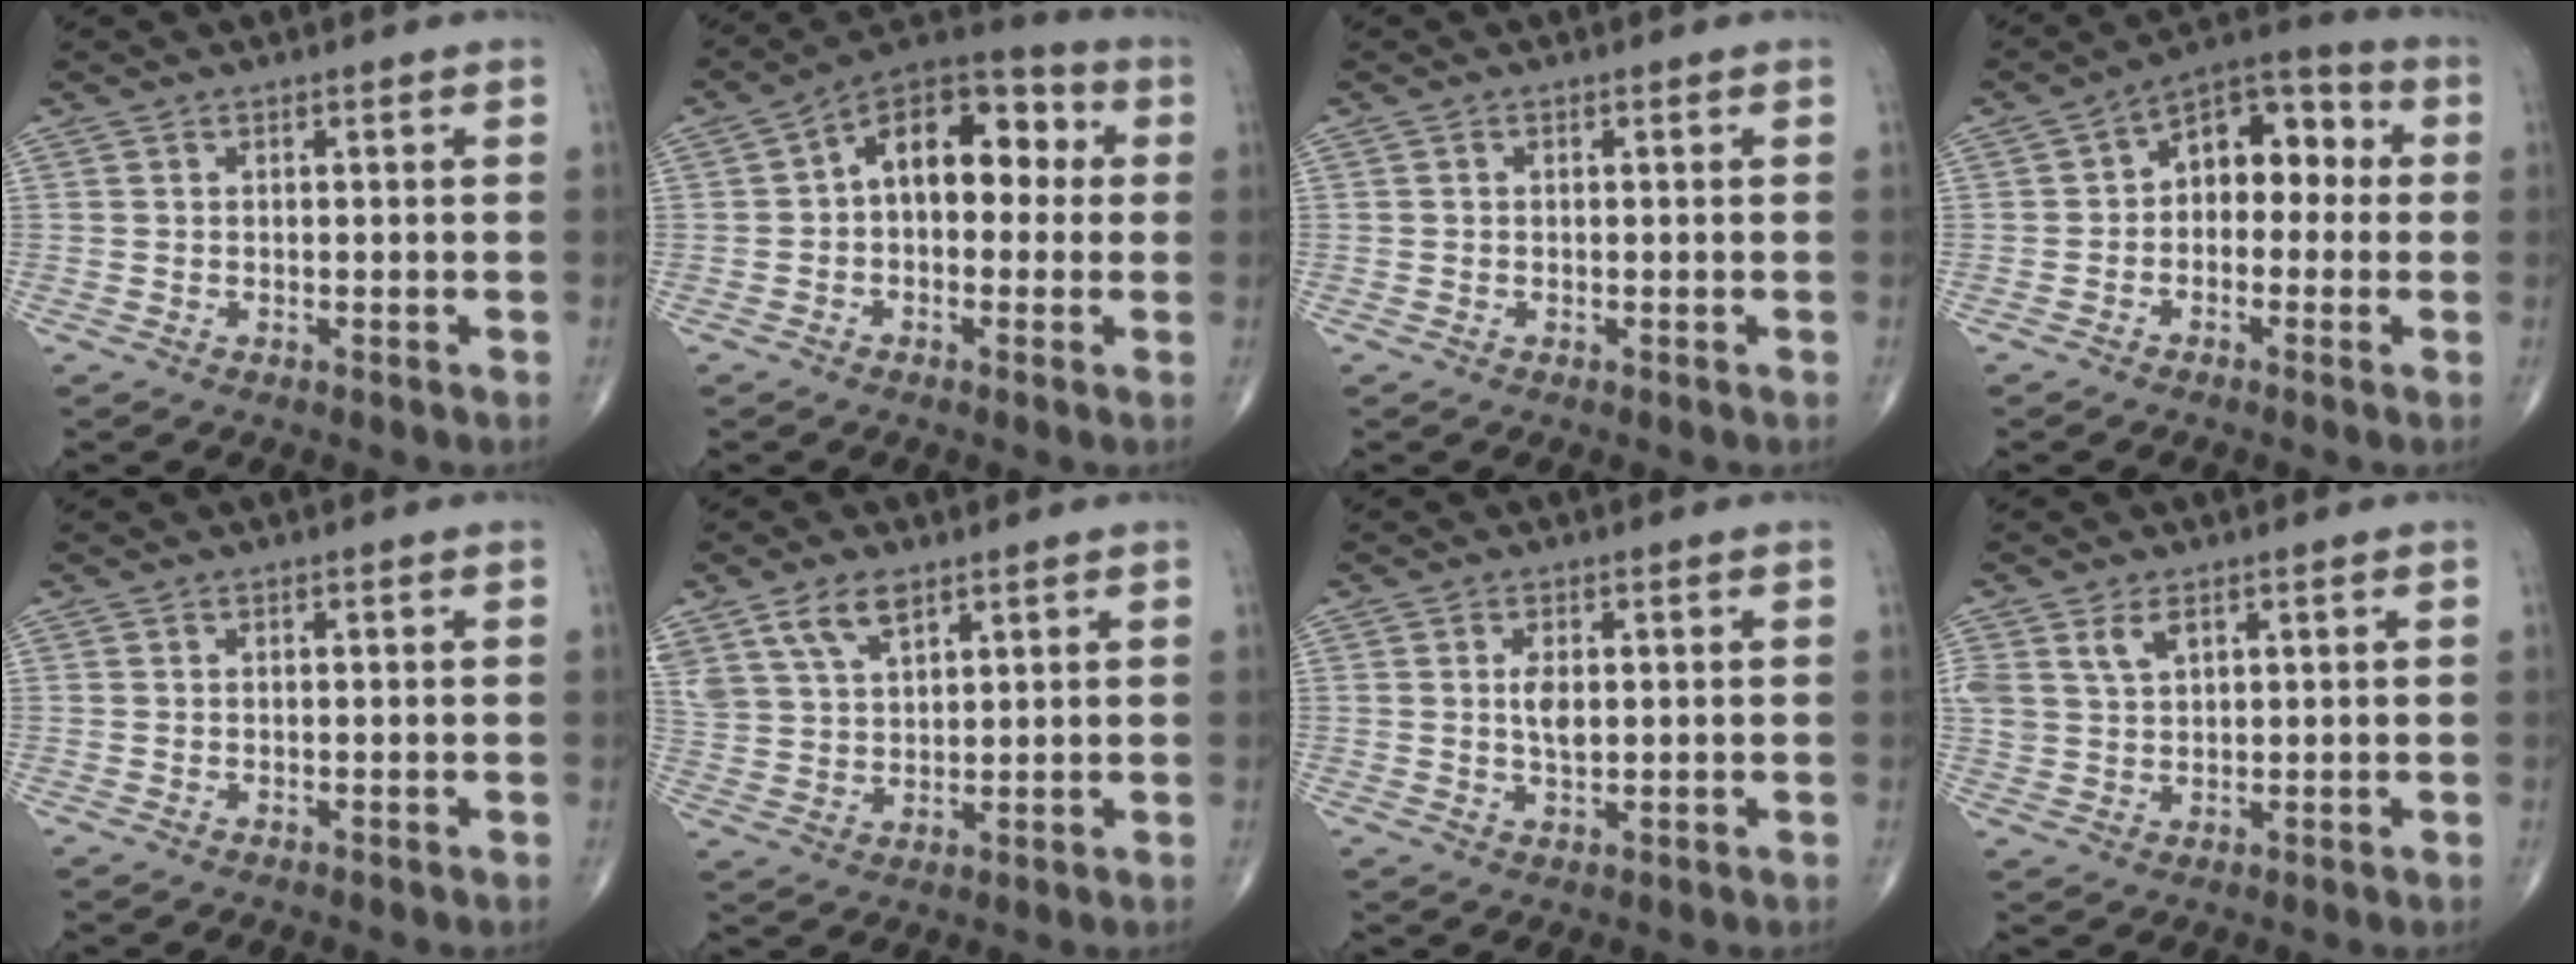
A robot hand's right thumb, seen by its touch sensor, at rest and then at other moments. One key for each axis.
{"total": 13.8, "fx": 1.5, "fy": 8.6, "fz": 10.7, "tx": -0.121, "ty": 0.043, "tz": 0.006}
{"total": 0.0}
{"total": 10.7, "fx": 0.5, "fy": 7.1, "fz": 8.1, "tx": -0.076, "ty": 0.041, "tz": -0.012}
{"total": 0.0}
{"total": 8.3, "fx": 5.2, "fy": 4.2, "fz": 5.0, "tx": -0.091, "ty": -0.015, "tz": 0.109}
{"total": 3.6, "fx": 0.6, "fy": 1.8, "fz": 3.1, "tx": -0.054, "ty": -0.007, "tz": 0.013}
{"total": 5.2, "fx": 2.7, "fy": 3.1, "fz": 3.2, "tx": -0.061, "ty": -0.007, "tz": 0.060}